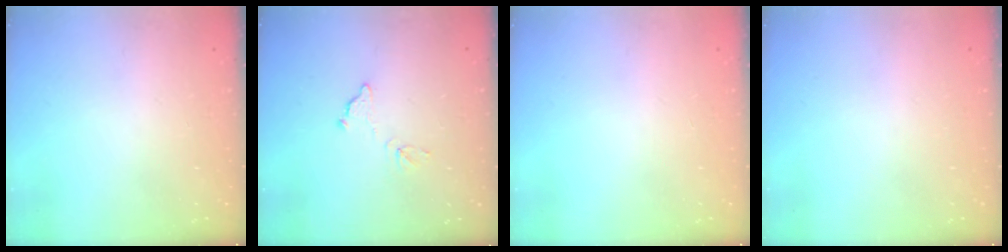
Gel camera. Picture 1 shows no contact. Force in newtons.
{"total": 7.7, "press": 7.7, "slide": 0.4}
{"total": 0.0}
{"total": 0.0}